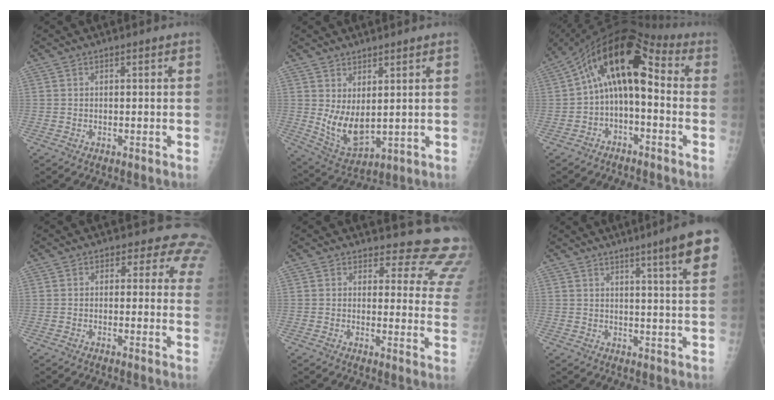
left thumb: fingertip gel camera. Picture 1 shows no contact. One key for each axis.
{"total": 8.6, "fx": 1.7, "fy": 4.7, "fz": 7.0, "tx": -0.115, "ty": -0.028, "tz": 0.053}
{"total": 12.6, "fx": 0.2, "fy": 6.4, "fz": 10.8, "tx": -0.158, "ty": 0.055, "tz": -0.010}
{"total": 7.5, "fx": 5.4, "fy": 4.3, "fz": 2.9, "tx": 0.011, "ty": -0.016, "tz": 0.034}
{"total": 14.9, "fx": 14.0, "fy": 4.4, "fz": 2.2, "tx": 0.024, "ty": -0.134, "tz": 0.123}
{"total": 9.7, "fx": 5.4, "fy": 0.1, "fz": 8.1, "tx": -0.103, "ty": -0.026, "tz": 0.063}